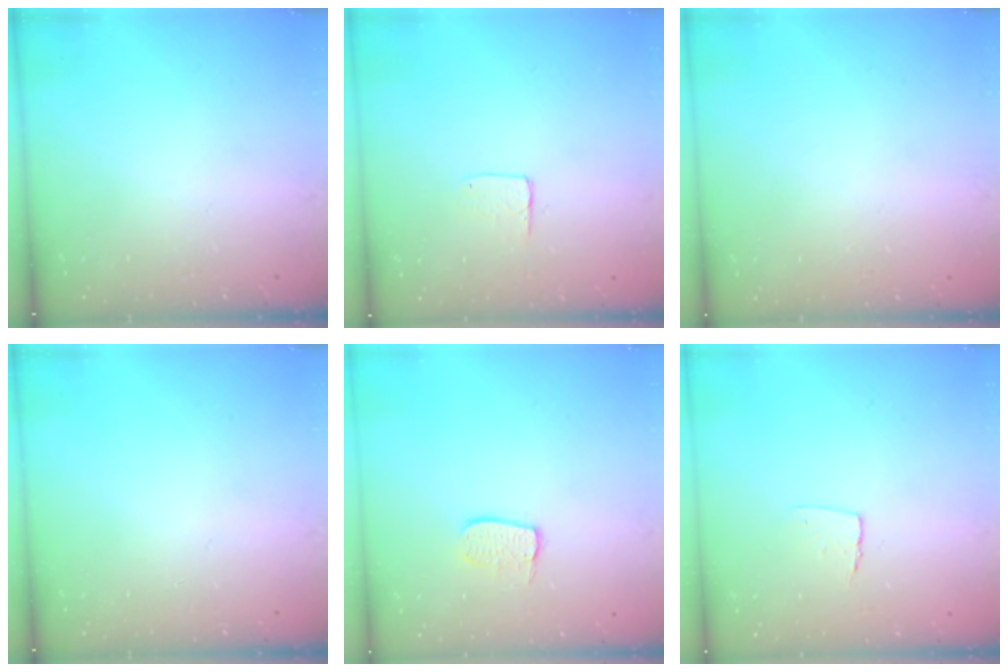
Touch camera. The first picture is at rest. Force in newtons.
{"total": 3.6, "press": 3.6, "slide": 0.3}
{"total": 0.0}
{"total": 0.0}
{"total": 7.2, "press": 7.2, "slide": 0.3}
{"total": 5.0, "press": 5.0, "slide": 0.3}